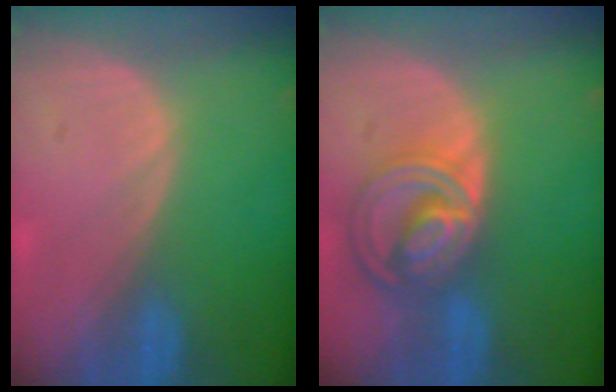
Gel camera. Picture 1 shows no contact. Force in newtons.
{"total": 8.5, "press": 7.3, "slide": 4.4}